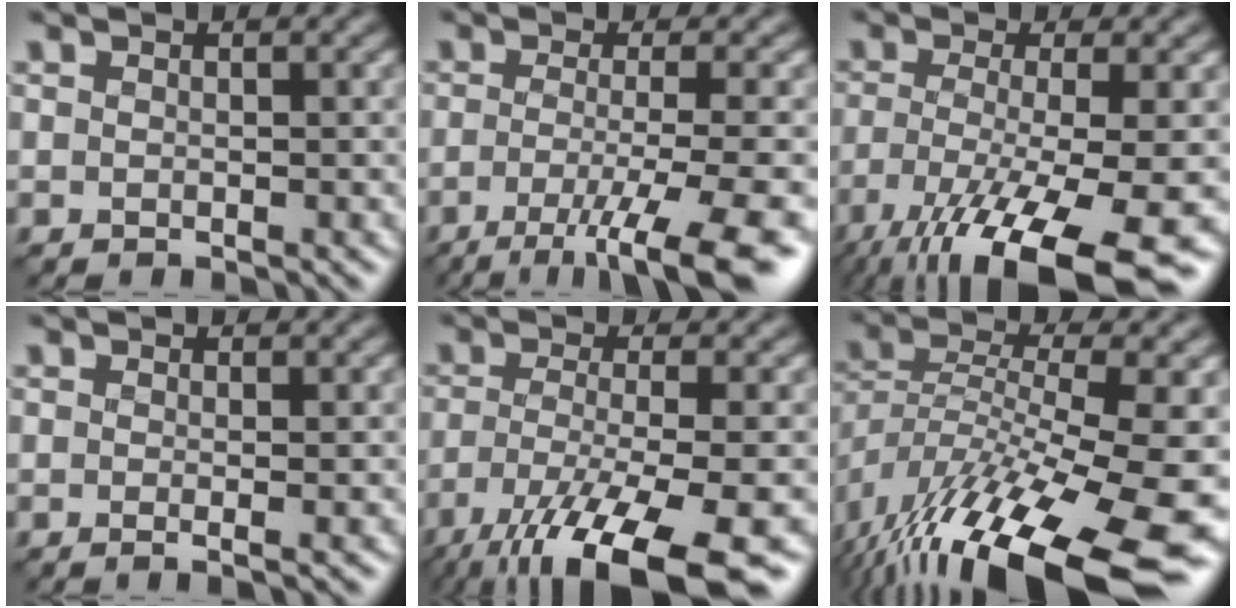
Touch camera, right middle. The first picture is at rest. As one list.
[{"total": 7.7, "force": [-3.7, 1.7, 6.6], "torque": [-0.096, -0.008, -0.067]}, {"total": 13.2, "force": [-7.6, 3.3, 10.3], "torque": [-0.196, -0.022, -0.129]}, {"total": 1.6, "force": [-0.1, 0.6, 1.5], "torque": [-0.017, -0.003, -0.012]}, {"total": 12.0, "force": [-7.6, 2.9, 8.8], "torque": [-0.165, -0.014, -0.131]}, {"total": 16.3, "force": [-8.0, 5.3, 13.2], "torque": [-0.246, 0.000, -0.130]}]